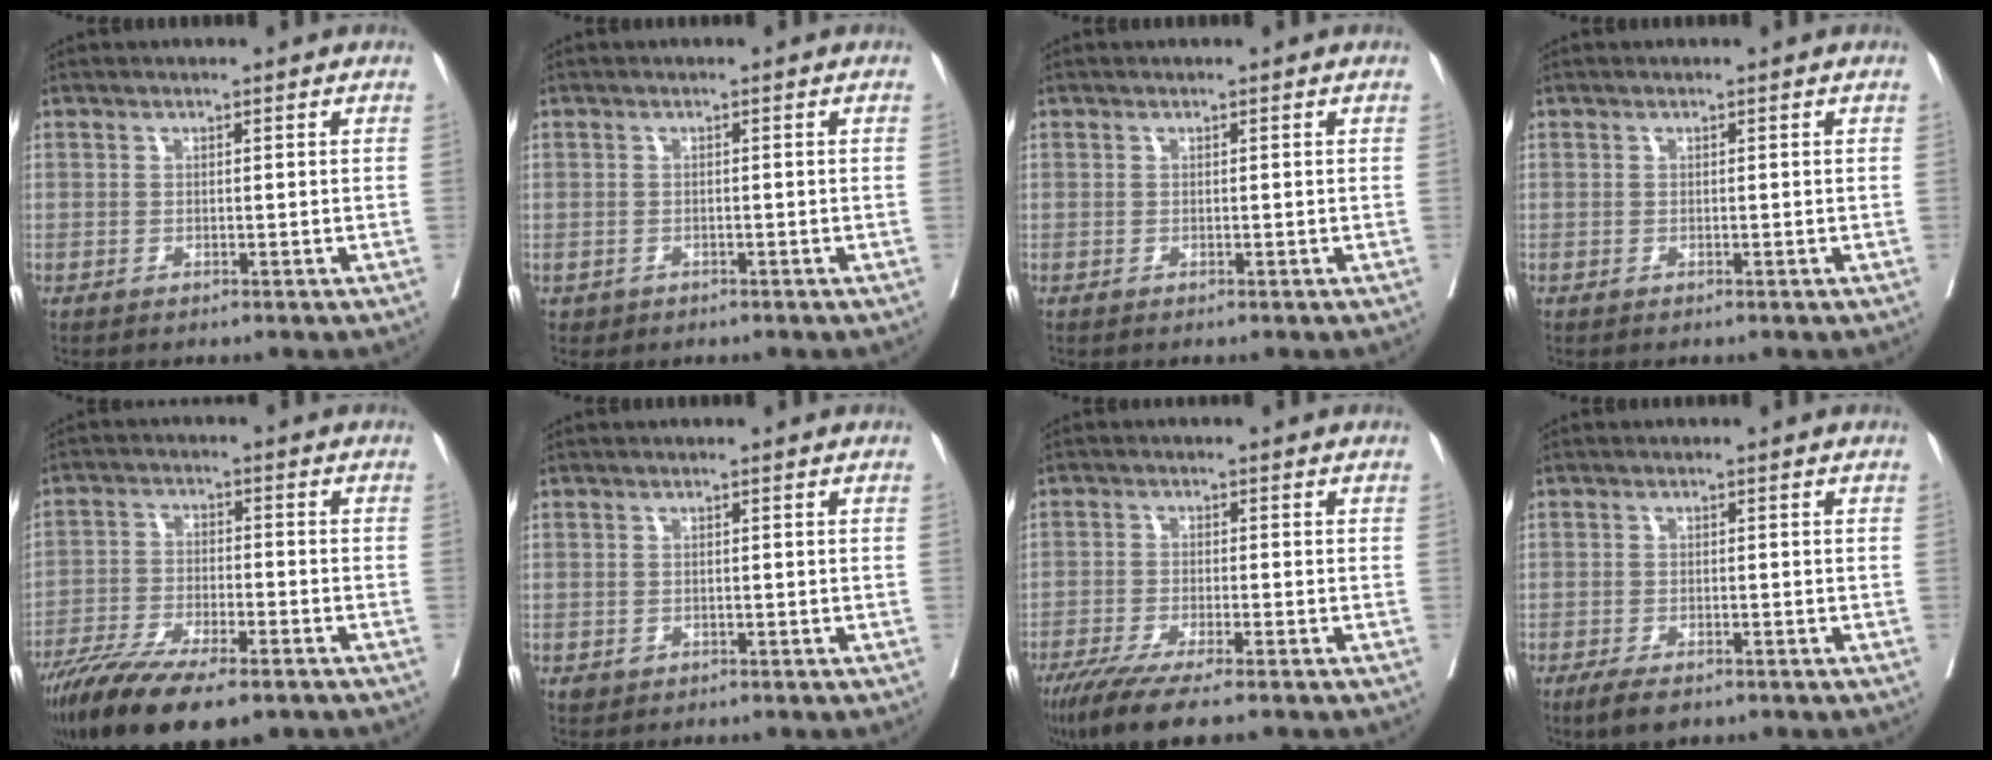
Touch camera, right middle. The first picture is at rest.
{"total": 1.0, "force": [-0.5, 0.8, 0.1], "torque": [-0.006, 0.003, -0.004]}
{"total": 0.0}
{"total": 0.0}
{"total": 15.6, "force": [-11.5, 3.8, 9.7], "torque": [-0.176, -0.031, -0.193]}
{"total": 1.2, "force": [-0.4, 1.0, 0.4], "torque": [-0.007, 0.002, 0.000]}
{"total": 8.3, "force": [-6.3, 0.4, 5.3], "torque": [-0.084, -0.020, -0.106]}
{"total": 3.7, "force": [-2.6, 1.3, 2.4], "torque": [-0.043, -0.007, -0.040]}